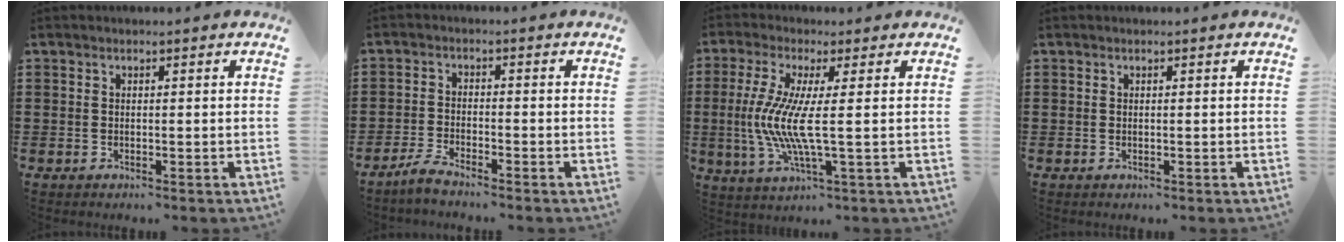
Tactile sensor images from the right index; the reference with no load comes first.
{"total": 2.7, "force": [-2.5, -0.1, 0.9], "torque": [-0.033, -0.001, -0.053]}
{"total": 8.7, "force": [-0.1, 0.6, 8.7], "torque": [-0.196, -0.023, -0.012]}
{"total": 0.0}